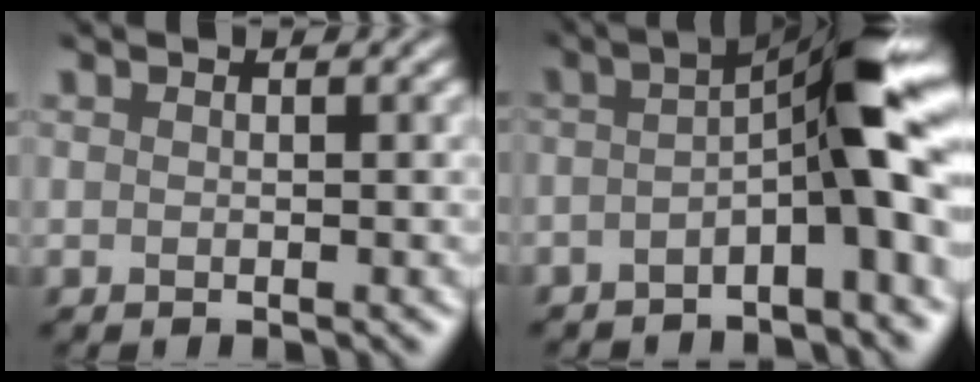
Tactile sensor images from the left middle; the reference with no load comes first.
{"total": 8.0, "force": [-2.0, 1.1, 7.6], "torque": [-0.112, 0.019, -0.043]}